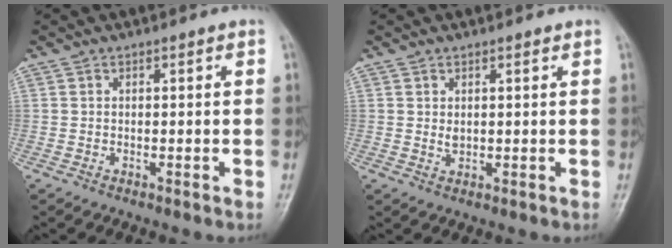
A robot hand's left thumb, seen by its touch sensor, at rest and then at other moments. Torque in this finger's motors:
{"motor_torque": [-0.05, 0.05, 0.02, -0.02, -0.02]}